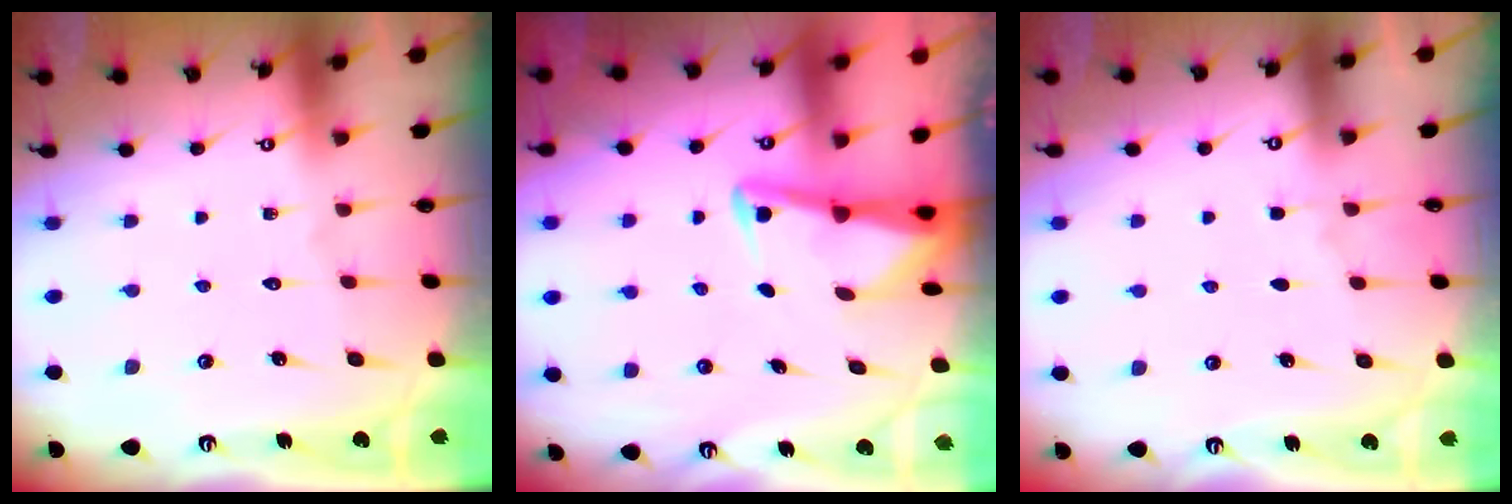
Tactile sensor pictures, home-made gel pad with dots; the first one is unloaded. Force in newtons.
{"total": 3.3, "press": 3.3, "slide": 0.3}
{"total": 3.3, "press": 3.3, "slide": 0.5}